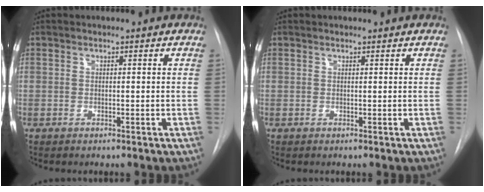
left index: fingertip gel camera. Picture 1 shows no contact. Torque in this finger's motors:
{"motor_torque": [0.16, -0.11, -0.04, 0.01]}